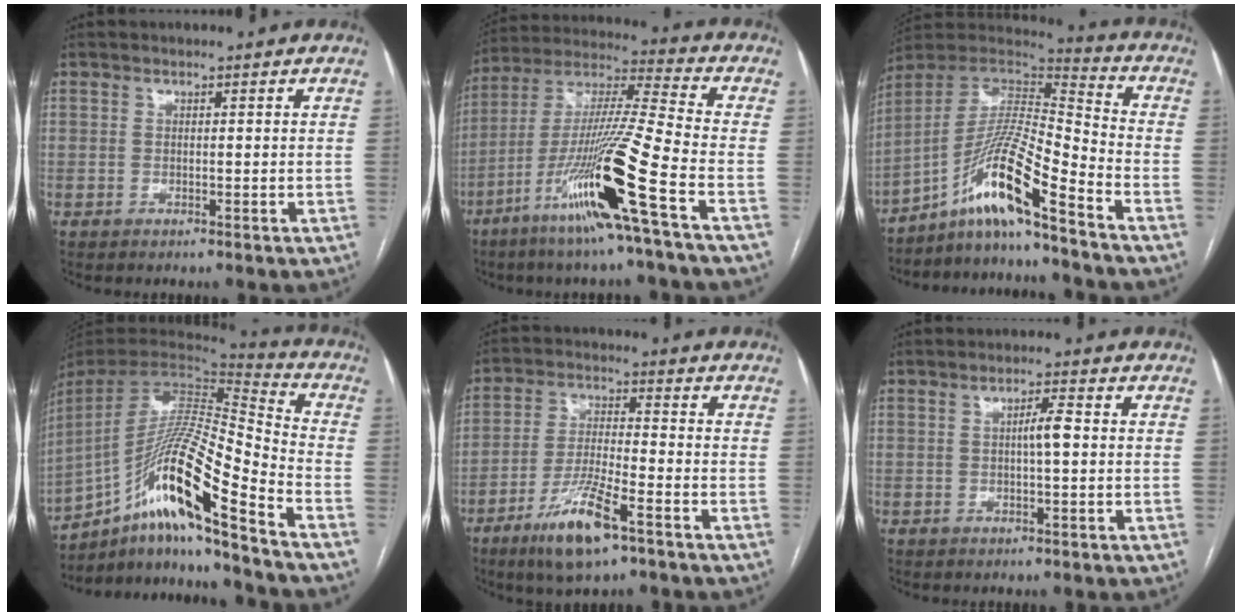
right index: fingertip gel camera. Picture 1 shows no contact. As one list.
[{"total": 18.4, "force": [-8.5, -1.7, 16.2], "torque": [-0.333, -0.032, -0.165]}, {"total": 13.8, "force": [-9.4, -0.3, 10.2], "torque": [-0.196, 0.011, -0.172]}, {"total": 20.0, "force": [-12.8, 0.0, 15.4], "torque": [-0.307, -0.005, -0.240]}, {"total": 10.6, "force": [-6.3, 1.6, 8.4], "torque": [-0.166, -0.018, -0.115]}, {"total": 2.9, "force": [0.0, 0.2, 2.9], "torque": [-0.050, 0.004, 0.000]}]